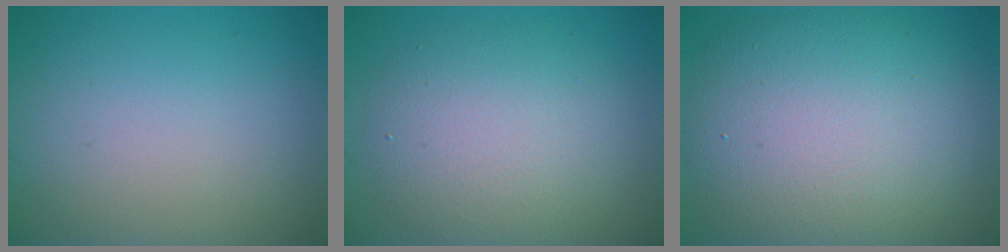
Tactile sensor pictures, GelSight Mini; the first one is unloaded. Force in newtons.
{"total": 5.9, "press": 5.9, "slide": 0.3}
{"total": 11.6, "press": 11.6, "slide": 0.5}